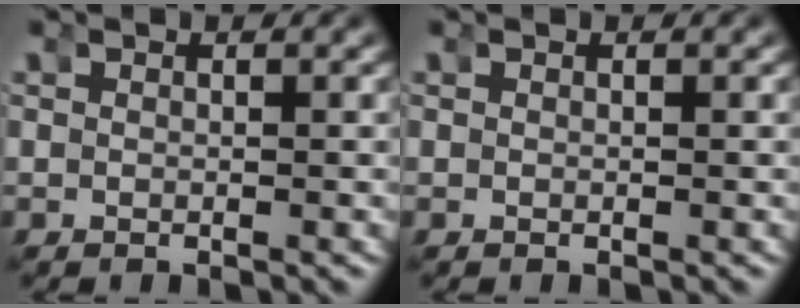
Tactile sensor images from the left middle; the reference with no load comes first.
{"total": 0.0}